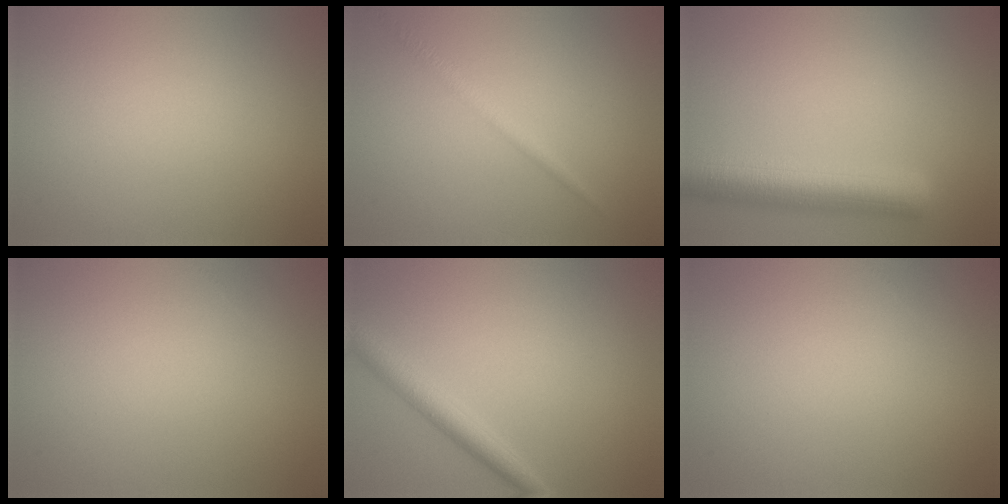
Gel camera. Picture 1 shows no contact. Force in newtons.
{"total": 1.4, "press": 1.4, "slide": 0.1}
{"total": 6.8, "press": 6.8, "slide": 0.3}
{"total": 0.0}
{"total": 2.6, "press": 2.5, "slide": 0.1}
{"total": 0.0}